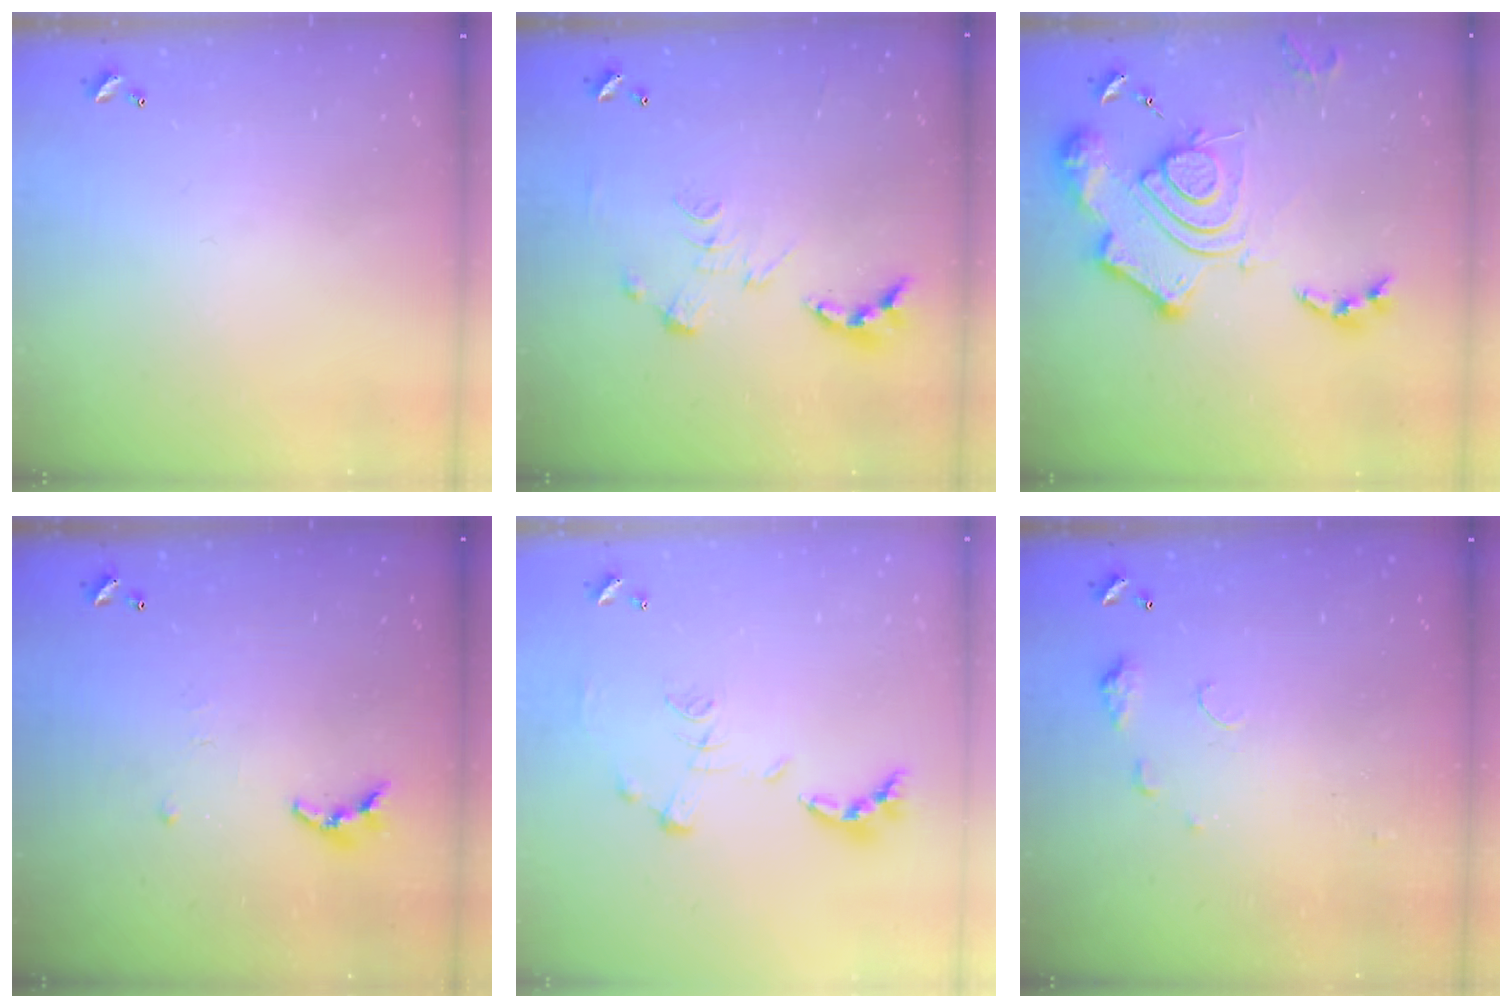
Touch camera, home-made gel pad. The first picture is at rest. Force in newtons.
{"total": 0.0}
{"total": 18.3, "press": 18.2, "slide": 1.7}
{"total": 6.8, "press": 6.7, "slide": 0.5}
{"total": 1.1, "press": 1.0, "slide": 0.4}
{"total": 5.6, "press": 5.6, "slide": 0.7}